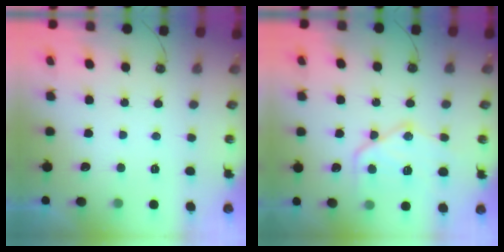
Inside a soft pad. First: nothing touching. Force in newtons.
{"total": 17.2, "press": 17.1, "slide": 1.8}